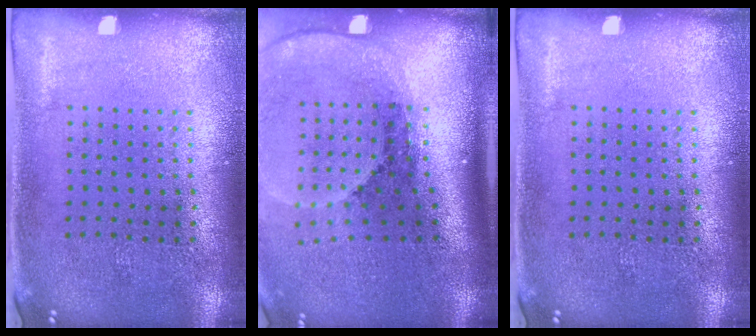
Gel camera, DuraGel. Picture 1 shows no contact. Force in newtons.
{"total": 2.8, "press": 1.9, "slide": 2.1}
{"total": 0.0}